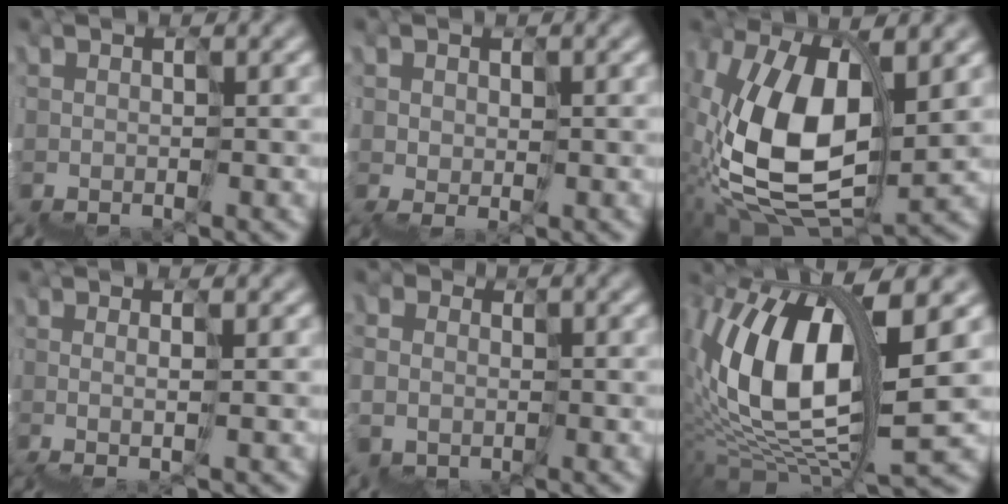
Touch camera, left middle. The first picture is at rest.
{"total": 2.0, "force": [0.4, 1.9, 0.4], "torque": [-0.004, 0.008, 0.016]}
{"total": 8.0, "force": [1.8, 4.2, 6.5], "torque": [-0.135, 0.016, 0.023]}
{"total": 1.4, "force": [0.6, 0.3, 1.3], "torque": [0.014, 0.019, 0.009]}
{"total": 2.7, "force": [-0.5, 2.4, -1.1], "torque": [0.006, -0.005, -0.012]}
{"total": 5.8, "force": [2.3, 2.0, 4.9], "torque": [-0.105, 0.018, 0.036]}